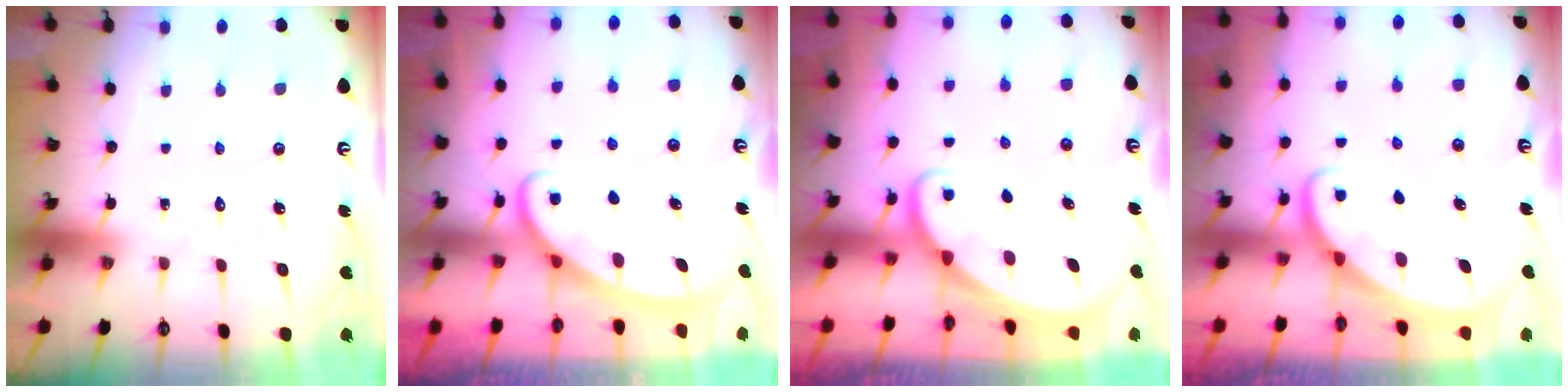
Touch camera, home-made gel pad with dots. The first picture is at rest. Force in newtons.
{"total": 3.0, "press": 3.0, "slide": 0.4}
{"total": 1.6, "press": 1.6, "slide": 0.1}
{"total": 2.3, "press": 2.3, "slide": 0.1}